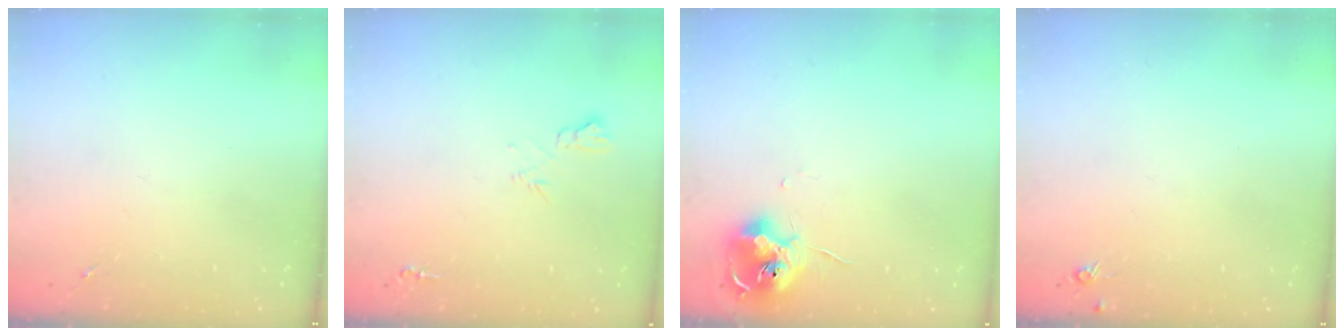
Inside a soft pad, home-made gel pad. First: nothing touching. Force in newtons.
{"total": 5.8, "press": 5.8, "slide": 0.7}
{"total": 11.1, "press": 11.0, "slide": 0.6}
{"total": 4.4, "press": 4.3, "slide": 0.5}